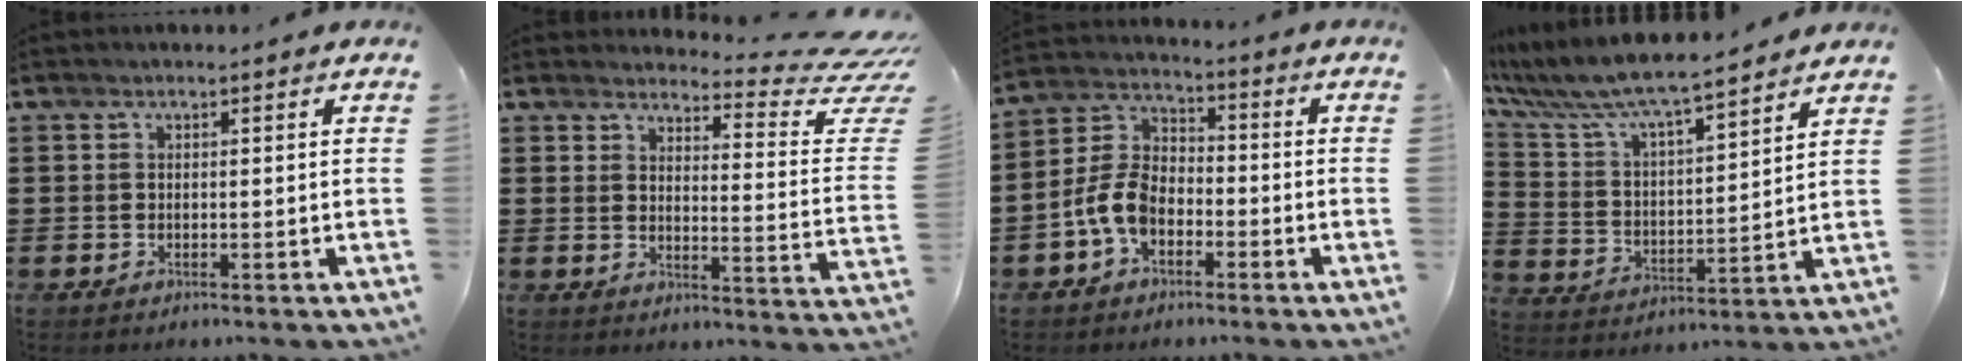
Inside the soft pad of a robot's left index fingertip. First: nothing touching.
{"total": 5.9, "force": [5.0, 0.7, 3.0], "torque": [-0.048, -0.044, 0.079]}
{"total": 7.3, "force": [-3.4, 4.3, 4.8], "torque": [-0.134, 0.002, -0.076]}
{"total": 7.0, "force": [6.4, 0.8, 2.7], "torque": [-0.083, -0.040, 0.105]}